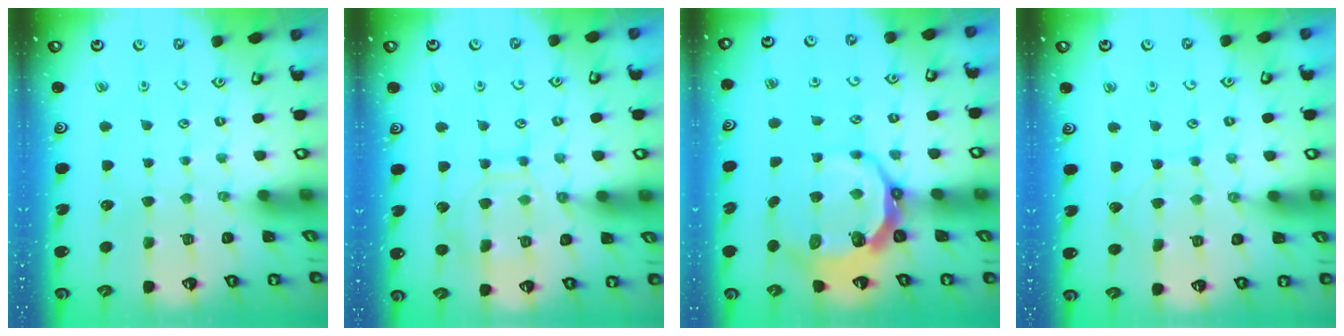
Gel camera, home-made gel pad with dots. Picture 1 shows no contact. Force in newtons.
{"total": 10.4, "press": 10.3, "slide": 0.9}
{"total": 9.6, "press": 8.6, "slide": 4.3}
{"total": 4.3, "press": 4.3, "slide": 0.1}